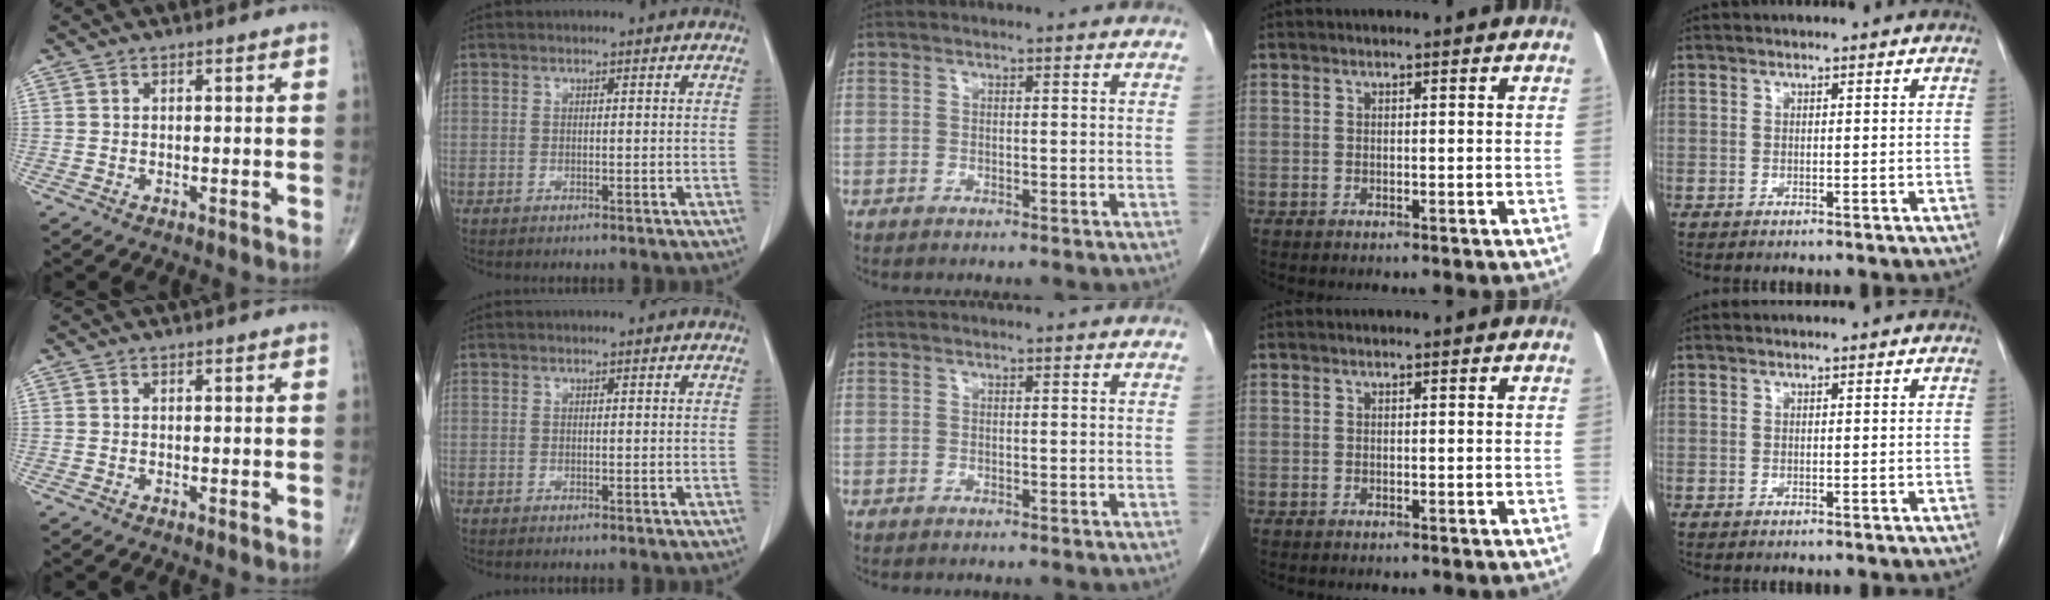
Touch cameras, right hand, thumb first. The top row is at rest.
{}